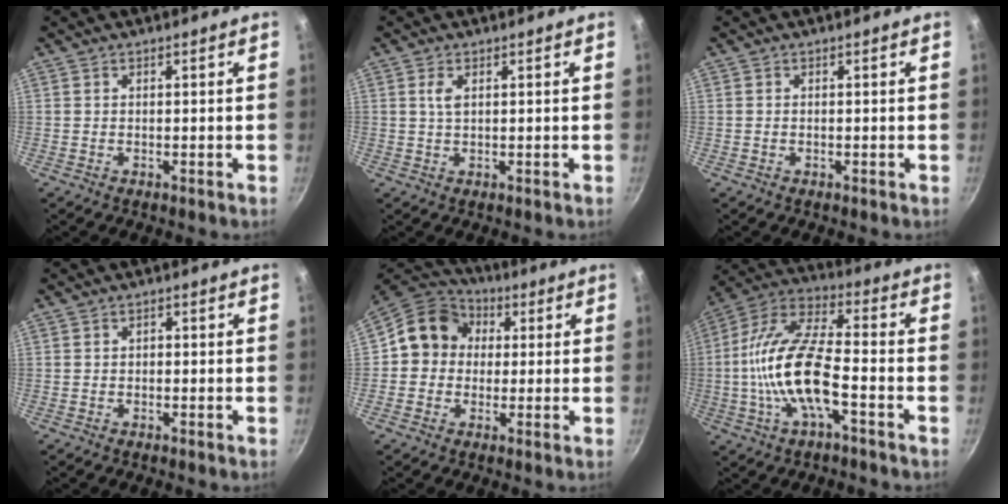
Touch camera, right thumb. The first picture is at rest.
{"total": 2.1, "force": [0.7, 0.9, 1.7], "torque": [-0.034, -0.003, 0.016]}
{"total": 0.0}
{"total": 1.0, "force": [-0.2, 0.8, 0.6], "torque": [-0.009, 0.006, -0.003]}
{"total": 11.4, "force": [1.3, 10.2, 5.0], "torque": [-0.048, 0.026, -0.001]}
{"total": 16.7, "force": [-4.0, 6.1, 15.0], "torque": [-0.288, 0.041, -0.093]}